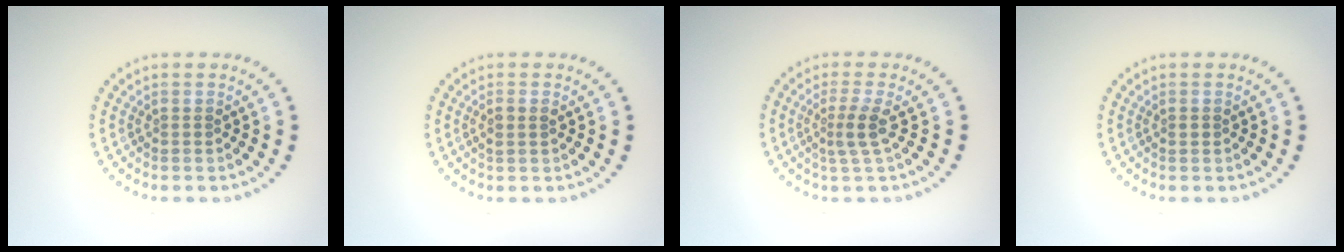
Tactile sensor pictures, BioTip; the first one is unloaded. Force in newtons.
{"total": 1.1, "press": 1.0, "slide": 0.4}
{"total": 2.0, "press": 1.4, "slide": 1.4}
{"total": 0.5, "press": 0.5, "slide": 0.1}